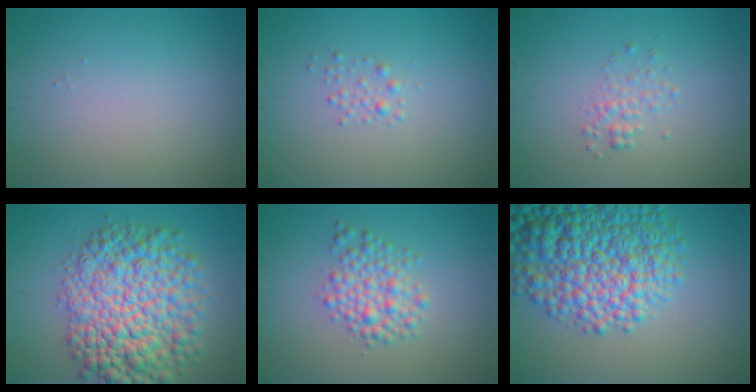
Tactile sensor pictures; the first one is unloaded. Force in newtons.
{"total": 1.1, "press": 1.1, "slide": 0.1}
{"total": 1.4, "press": 1.4, "slide": 0.1}
{"total": 11.0, "press": 11.0, "slide": 0.2}
{"total": 3.3, "press": 3.3, "slide": 0.1}
{"total": 11.7, "press": 11.7, "slide": 0.5}